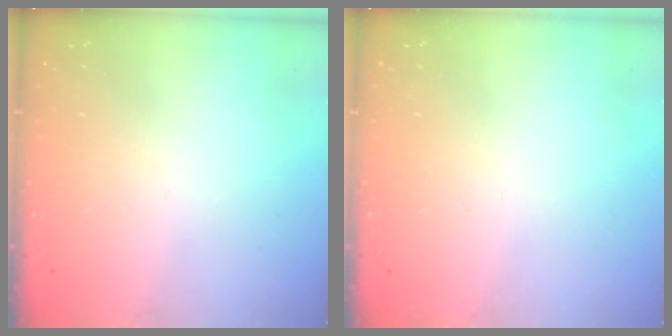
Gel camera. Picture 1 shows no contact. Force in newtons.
{"total": 0.0}